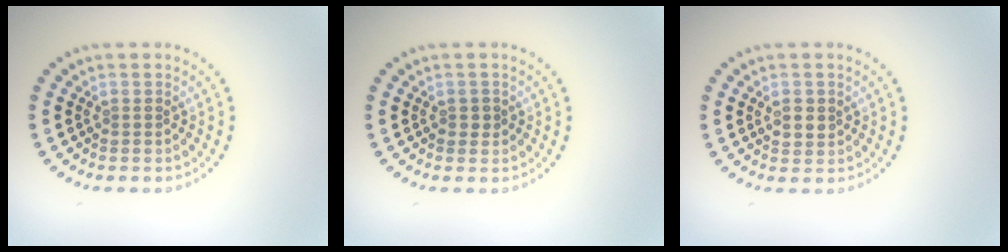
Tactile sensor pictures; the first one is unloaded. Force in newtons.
{"total": 1.1, "press": 1.1, "slide": 0.2}
{"total": 1.6, "press": 1.6, "slide": 0.3}